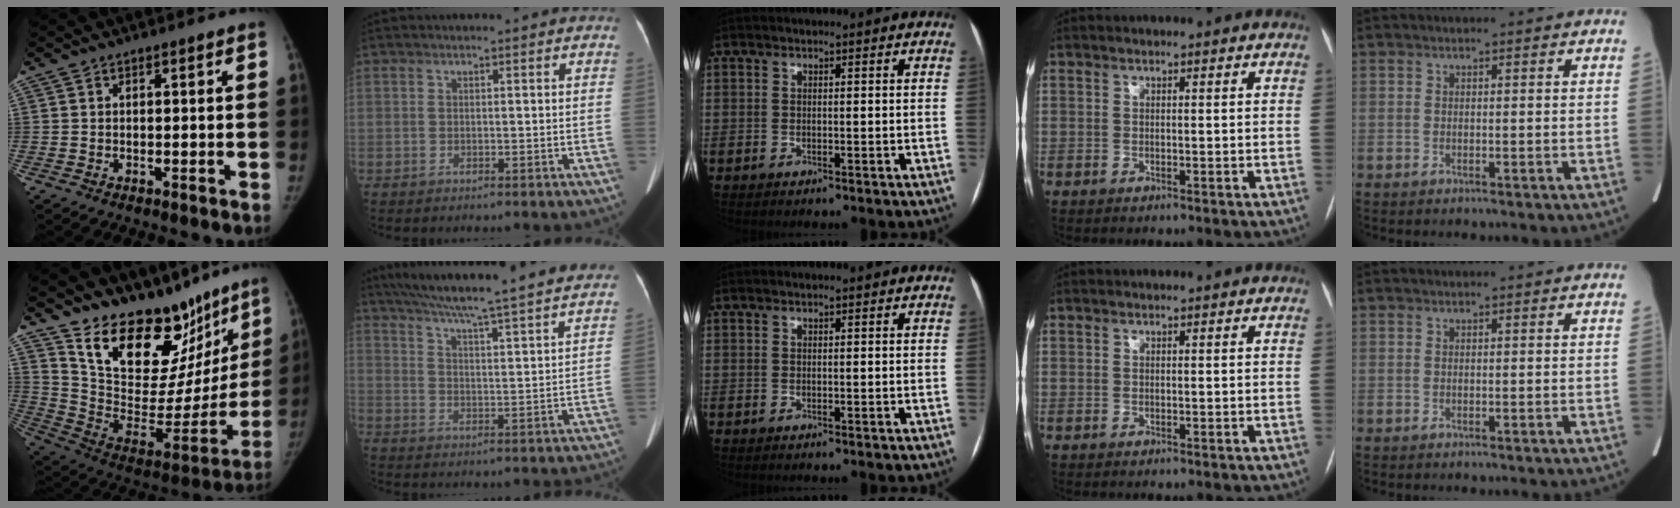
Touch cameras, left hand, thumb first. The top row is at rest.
{"thumb": {"total": 26.8, "force": [19.7, 13.4, 12.4], "torque": [-0.151, -0.109, 0.309]}, "index": {"total": 29.8, "force": [26.8, 0.6, 13.1], "torque": [-0.215, -0.039, 0.345]}}